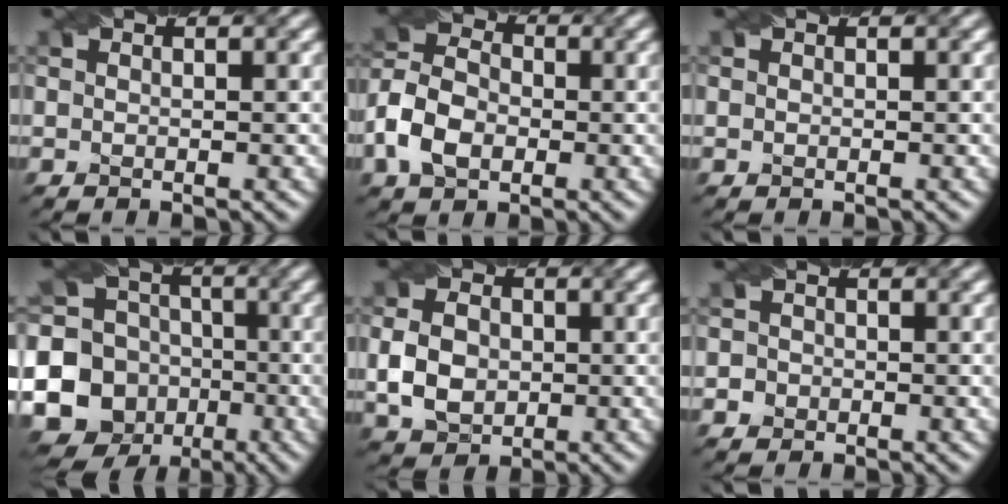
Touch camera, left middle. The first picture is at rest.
{"total": 5.9, "force": [-2.3, 4.1, 3.6], "torque": [-0.075, 0.006, -0.057]}
{"total": 0.0}
{"total": 16.3, "force": [-6.2, 14.2, 4.9], "torque": [-0.126, -0.030, -0.116]}
{"total": 4.5, "force": [-0.5, 3.6, 2.7], "torque": [-0.059, 0.000, -0.014]}
{"total": 1.1, "force": [-0.5, 1.0, 0.0], "torque": [0.015, -0.001, -0.010]}